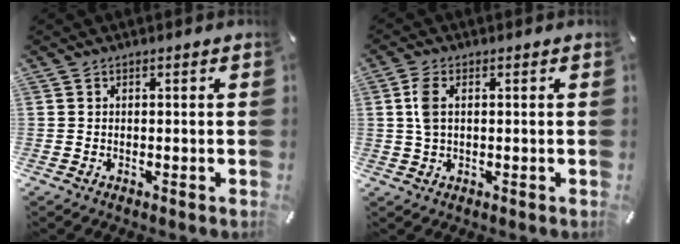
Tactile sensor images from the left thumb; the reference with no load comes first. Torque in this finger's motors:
{"motor_torque": [0.56, 0.86, 0.32, -0.29, 0.23]}